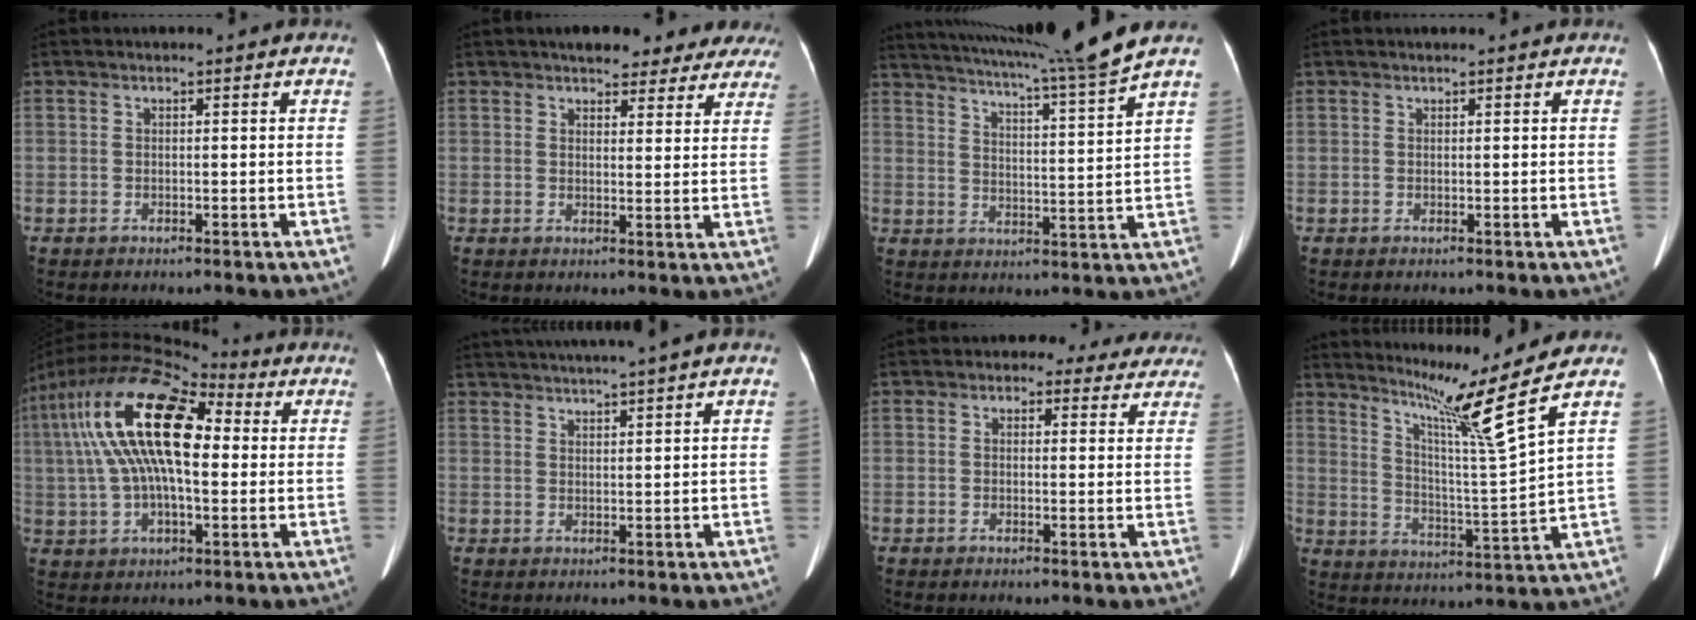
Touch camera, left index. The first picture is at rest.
{"total": 12.6, "force": [10.9, 4.4, 4.5], "torque": [-0.017, 0.010, 0.111]}
{"total": 13.9, "force": [12.3, -3.3, 5.6], "torque": [-0.099, -0.048, 0.179]}
{"total": 0.0}
{"total": 20.0, "force": [3.8, 8.1, 17.9], "torque": [-0.378, 0.052, 0.059]}
{"total": 8.3, "force": [7.0, -1.1, 4.3], "torque": [-0.069, 0.026, 0.096]}
{"total": 6.9, "force": [5.6, 3.7, 1.7], "torque": [0.002, 0.014, 0.047]}
{"total": 10.6, "force": [8.0, -3.9, 5.6], "torque": [-0.101, -0.051, 0.139]}